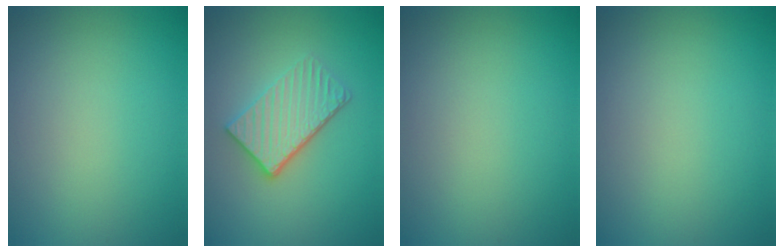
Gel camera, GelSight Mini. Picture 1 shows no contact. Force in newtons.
{"total": 3.9, "press": 3.2, "slide": 2.2}
{"total": 0.0}
{"total": 0.0}